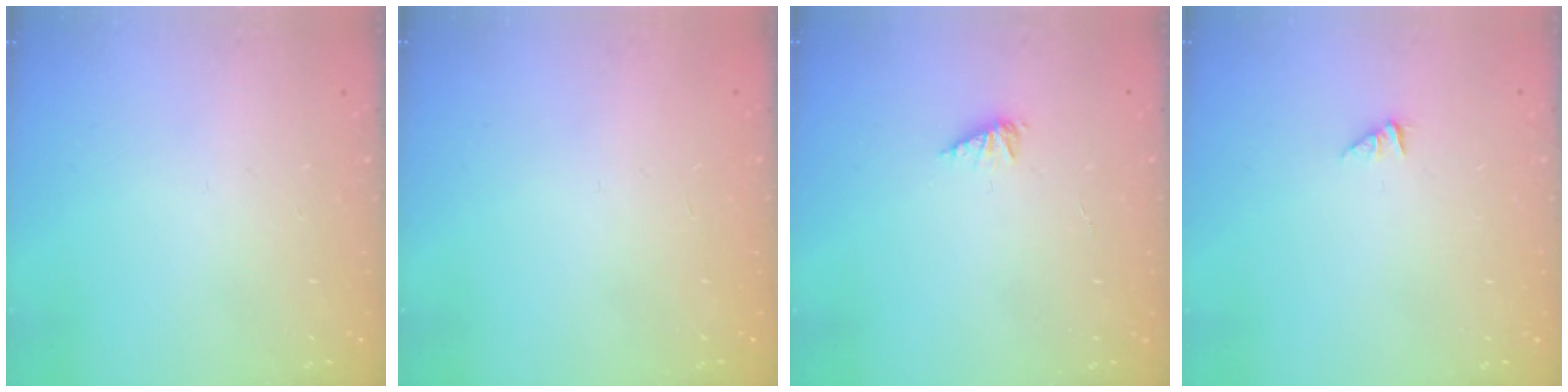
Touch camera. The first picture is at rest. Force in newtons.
{"total": 0.0}
{"total": 2.1, "press": 2.1, "slide": 0.3}
{"total": 0.0}